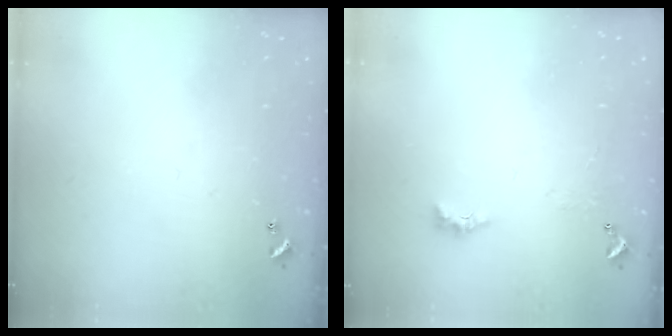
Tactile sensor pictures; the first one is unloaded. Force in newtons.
{"total": 2.0, "press": 1.9, "slide": 0.6}